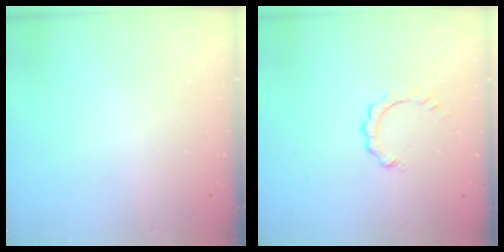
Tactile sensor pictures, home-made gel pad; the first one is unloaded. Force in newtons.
{"total": 1.9, "press": 1.9, "slide": 0.2}